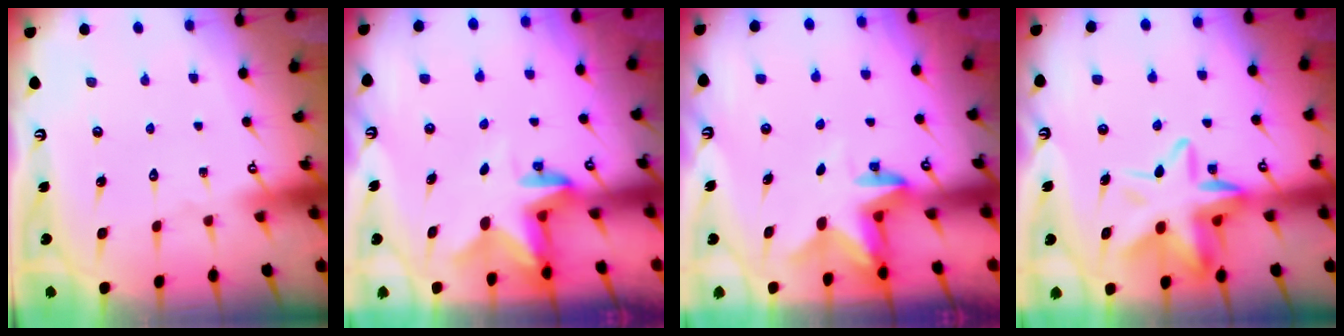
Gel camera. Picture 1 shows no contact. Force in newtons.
{"total": 2.3, "press": 2.3, "slide": 0.4}
{"total": 2.6, "press": 2.6, "slide": 0.6}
{"total": 13.7, "press": 13.5, "slide": 2.6}